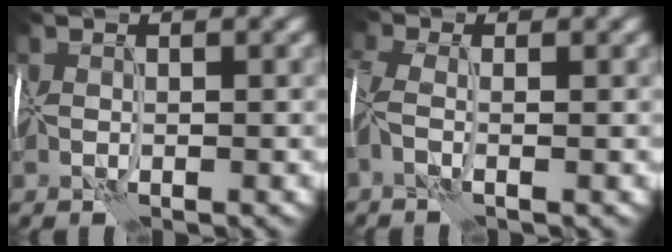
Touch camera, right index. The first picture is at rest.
{"total": 2.2, "force": [-0.6, 0.9, 2.0], "torque": [-0.056, -0.001, -0.022]}